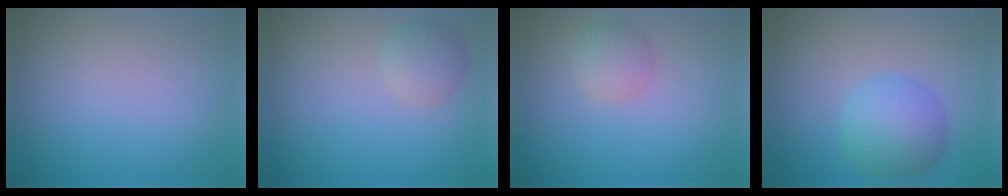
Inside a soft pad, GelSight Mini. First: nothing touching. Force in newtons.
{"total": 2.1, "press": 2.1, "slide": 0.1}
{"total": 2.1, "press": 2.1, "slide": 0.2}
{"total": 4.8, "press": 4.8, "slide": 0.1}